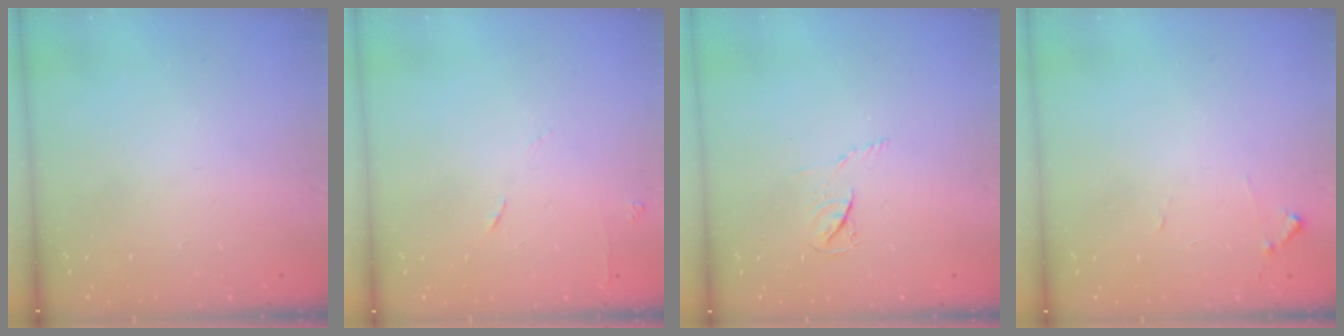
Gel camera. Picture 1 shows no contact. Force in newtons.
{"total": 6.6, "press": 6.6, "slide": 0.8}
{"total": 4.4, "press": 4.4, "slide": 0.6}
{"total": 5.8, "press": 5.7, "slide": 0.4}